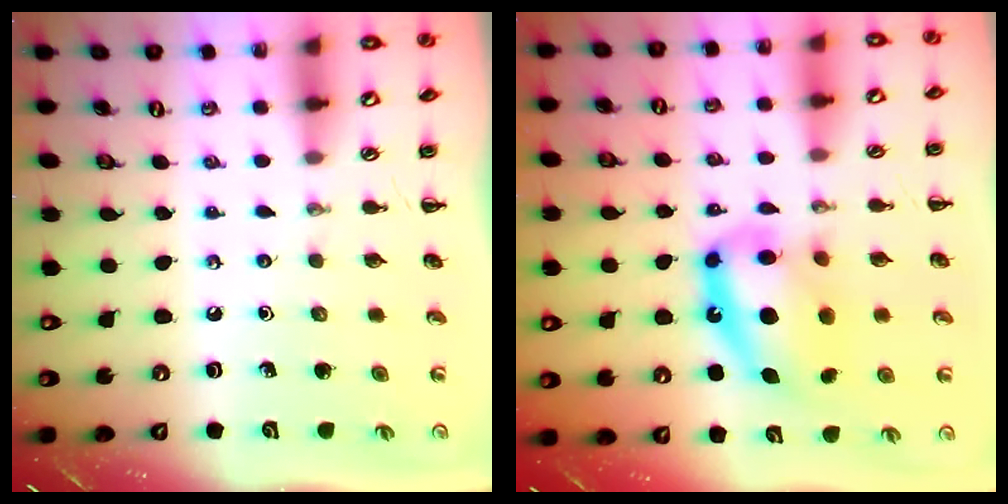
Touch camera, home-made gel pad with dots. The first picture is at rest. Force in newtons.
{"total": 14.1, "press": 13.6, "slide": 3.4}